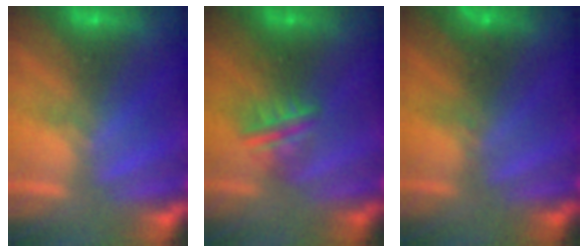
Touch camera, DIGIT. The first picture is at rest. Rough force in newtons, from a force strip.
{"total": 2.8}
{"total": 2.4}